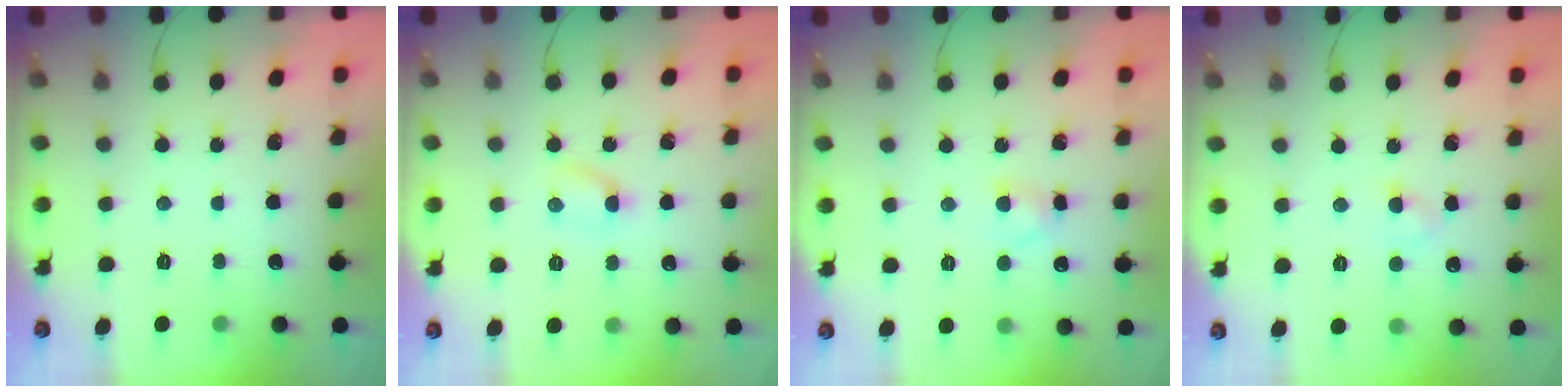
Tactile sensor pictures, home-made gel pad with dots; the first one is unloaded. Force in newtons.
{"total": 2.6, "press": 2.5, "slide": 0.9}
{"total": 3.5, "press": 3.2, "slide": 1.4}
{"total": 2.4, "press": 2.1, "slide": 1.2}